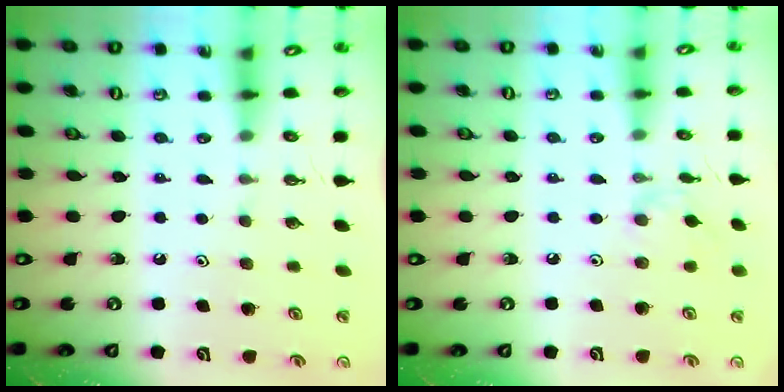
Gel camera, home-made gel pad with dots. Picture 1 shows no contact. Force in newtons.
{"total": 2.8, "press": 2.8, "slide": 0.5}